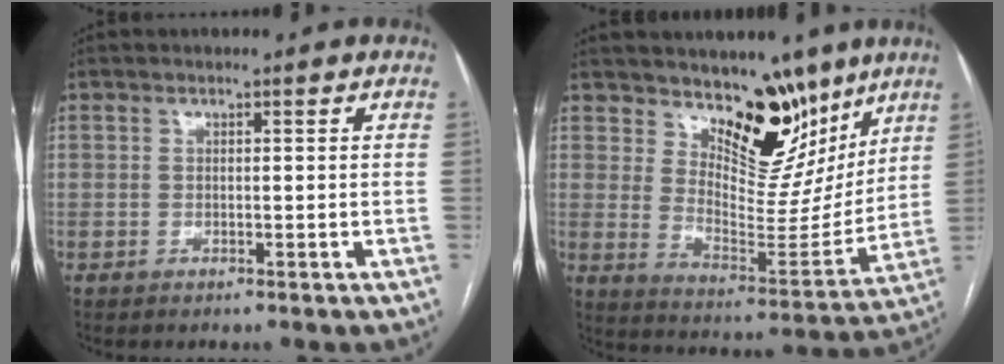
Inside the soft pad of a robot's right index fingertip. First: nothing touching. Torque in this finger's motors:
{"motor_torque": [0.04, 0.56, 0.25, 0.05]}